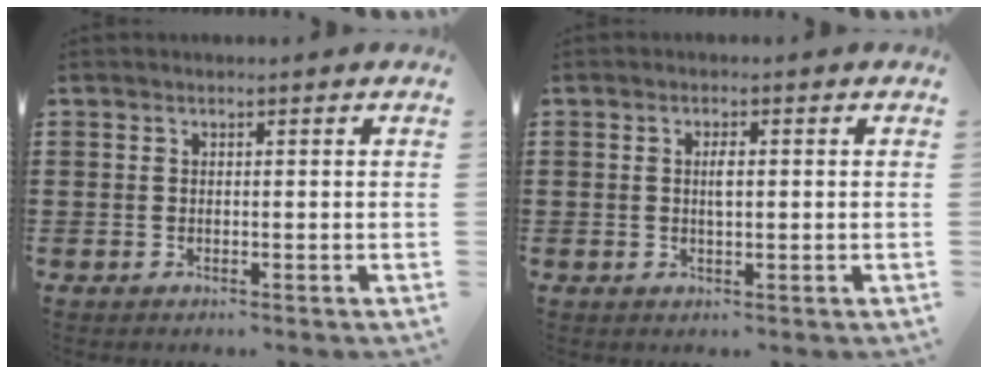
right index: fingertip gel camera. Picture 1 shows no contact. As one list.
[{"total": 2.2, "force": [0.2, 0.7, 2.1], "torque": [-0.041, 0.001, 0.001]}]